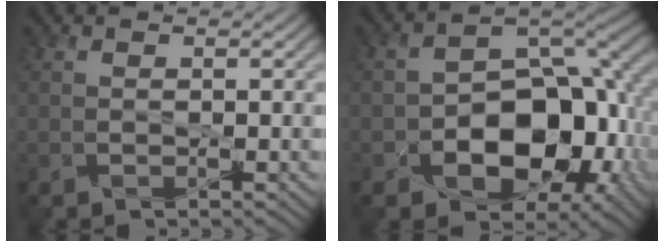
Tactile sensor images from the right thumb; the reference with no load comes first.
{"total": 13.3, "force": [-3.7, 8.7, 9.4], "torque": [-0.126, -0.020, -0.061]}